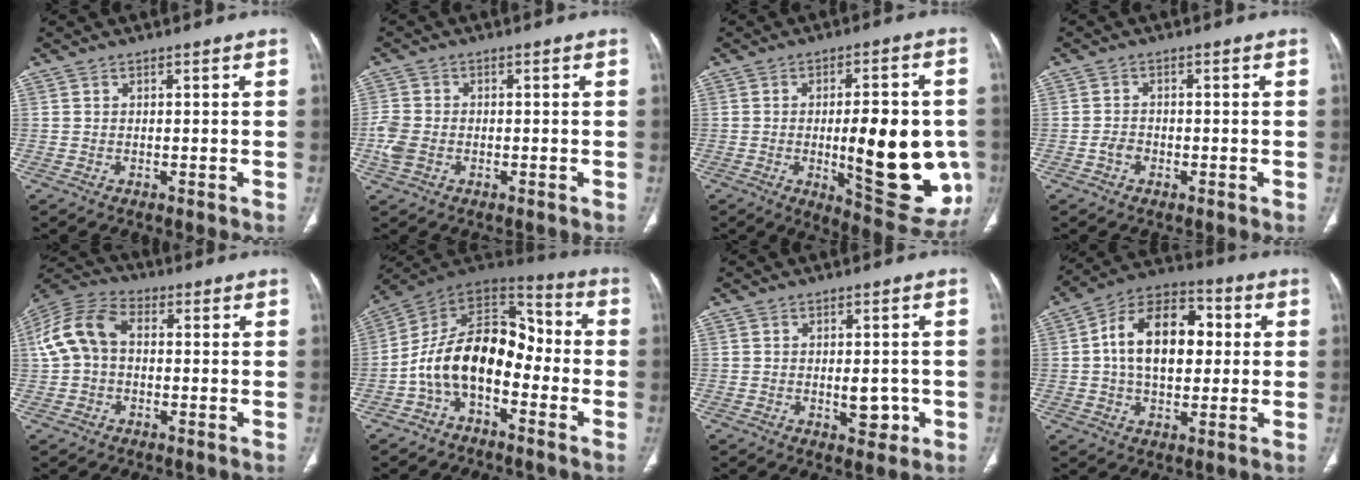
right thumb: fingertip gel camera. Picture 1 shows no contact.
{"total": 4.3, "force": [-1.2, 3.1, 2.7], "torque": [-0.073, 0.006, -0.025]}
{"total": 21.3, "force": [-2.7, 7.5, 19.8], "torque": [-0.230, -0.015, -0.020]}
{"total": 2.0, "force": [-0.9, 1.5, 1.0], "torque": [-0.013, 0.008, -0.018]}
{"total": 10.5, "force": [0.5, 7.3, 7.5], "torque": [-0.151, 0.034, -0.001]}
{"total": 15.5, "force": [-4.1, 9.6, 11.5], "torque": [-0.174, 0.081, -0.084]}
{"total": 4.4, "force": [-1.0, 2.4, 3.6], "torque": [-0.034, -0.001, -0.006]}
{"total": 16.2, "force": [1.8, 10.2, 12.4], "torque": [-0.178, 0.026, 0.020]}